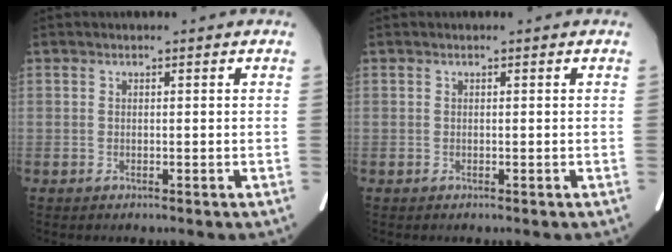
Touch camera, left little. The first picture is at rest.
{"total": 0.0}